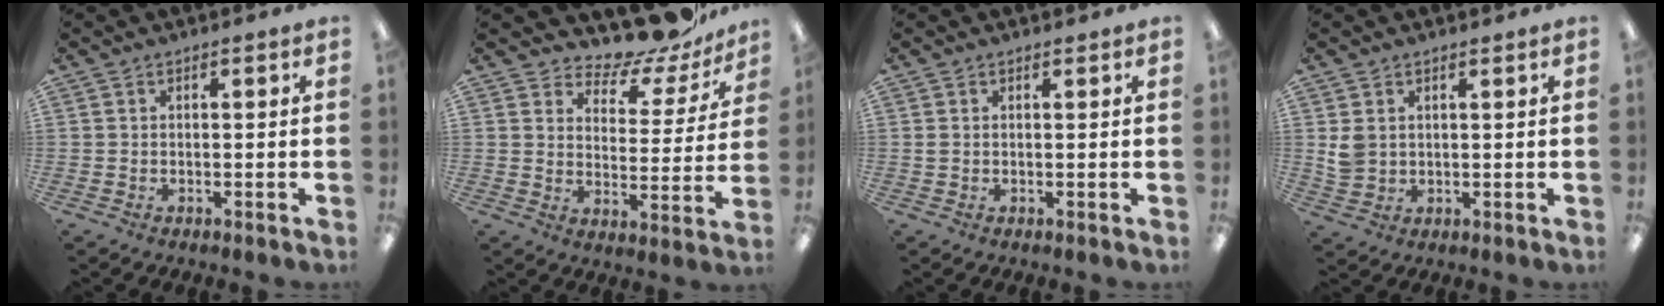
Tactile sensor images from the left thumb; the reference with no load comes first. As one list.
[{"total": 12.3, "force": [11.3, 3.7, 3.4], "torque": [-0.044, -0.103, 0.195]}, {"total": 0.7, "force": [0.4, 0.5, 0.3], "torque": [-0.008, 0.003, 0.007]}, {"total": 4.2, "force": [1.6, 3.5, 1.8], "torque": [-0.032, 0.003, 0.032]}]